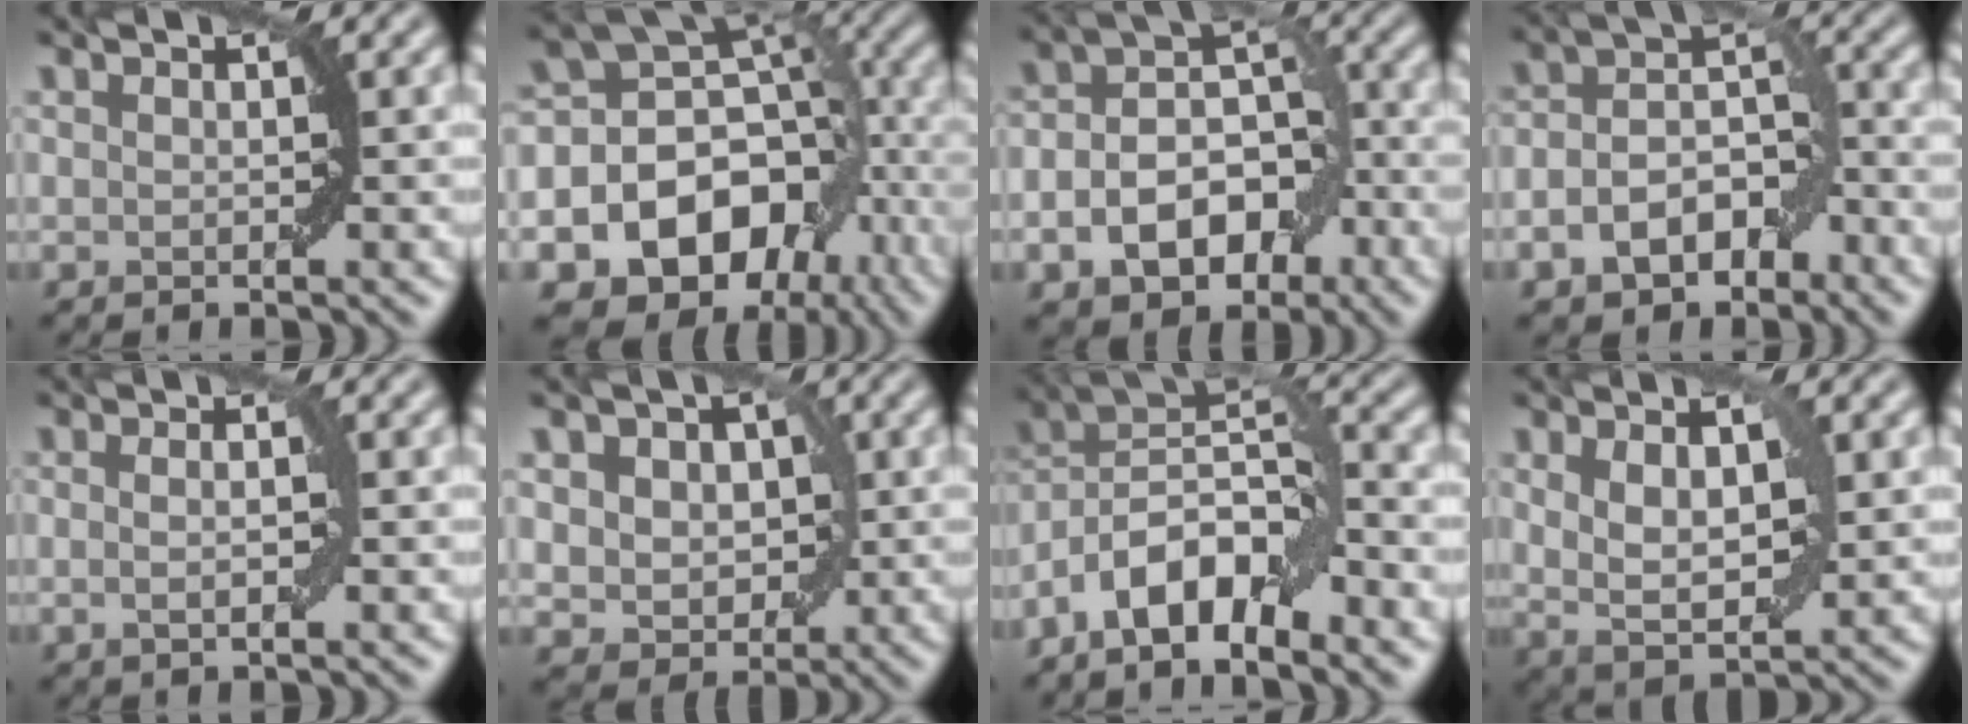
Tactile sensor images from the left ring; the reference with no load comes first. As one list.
[{"total": 14.6, "force": [-5.5, 11.2, 7.5], "torque": [-0.122, -0.013, -0.081]}, {"total": 8.3, "force": [-3.0, 5.5, 5.5], "torque": [-0.091, -0.008, -0.048]}, {"total": 6.1, "force": [-2.8, 3.8, 3.9], "torque": [-0.064, 0.000, -0.054]}, {"total": 2.1, "force": [0.1, 0.6, 2.1], "torque": [-0.031, -0.002, -0.003]}, {"total": 6.5, "force": [1.3, 5.0, 3.9], "torque": [-0.042, 0.020, 0.005]}, {"total": 8.7, "force": [-4.7, 3.1, 6.7], "torque": [-0.113, 0.017, -0.093]}, {"total": 4.9, "force": [1.0, 2.1, 4.2], "torque": [-0.080, -0.002, 0.022]}]